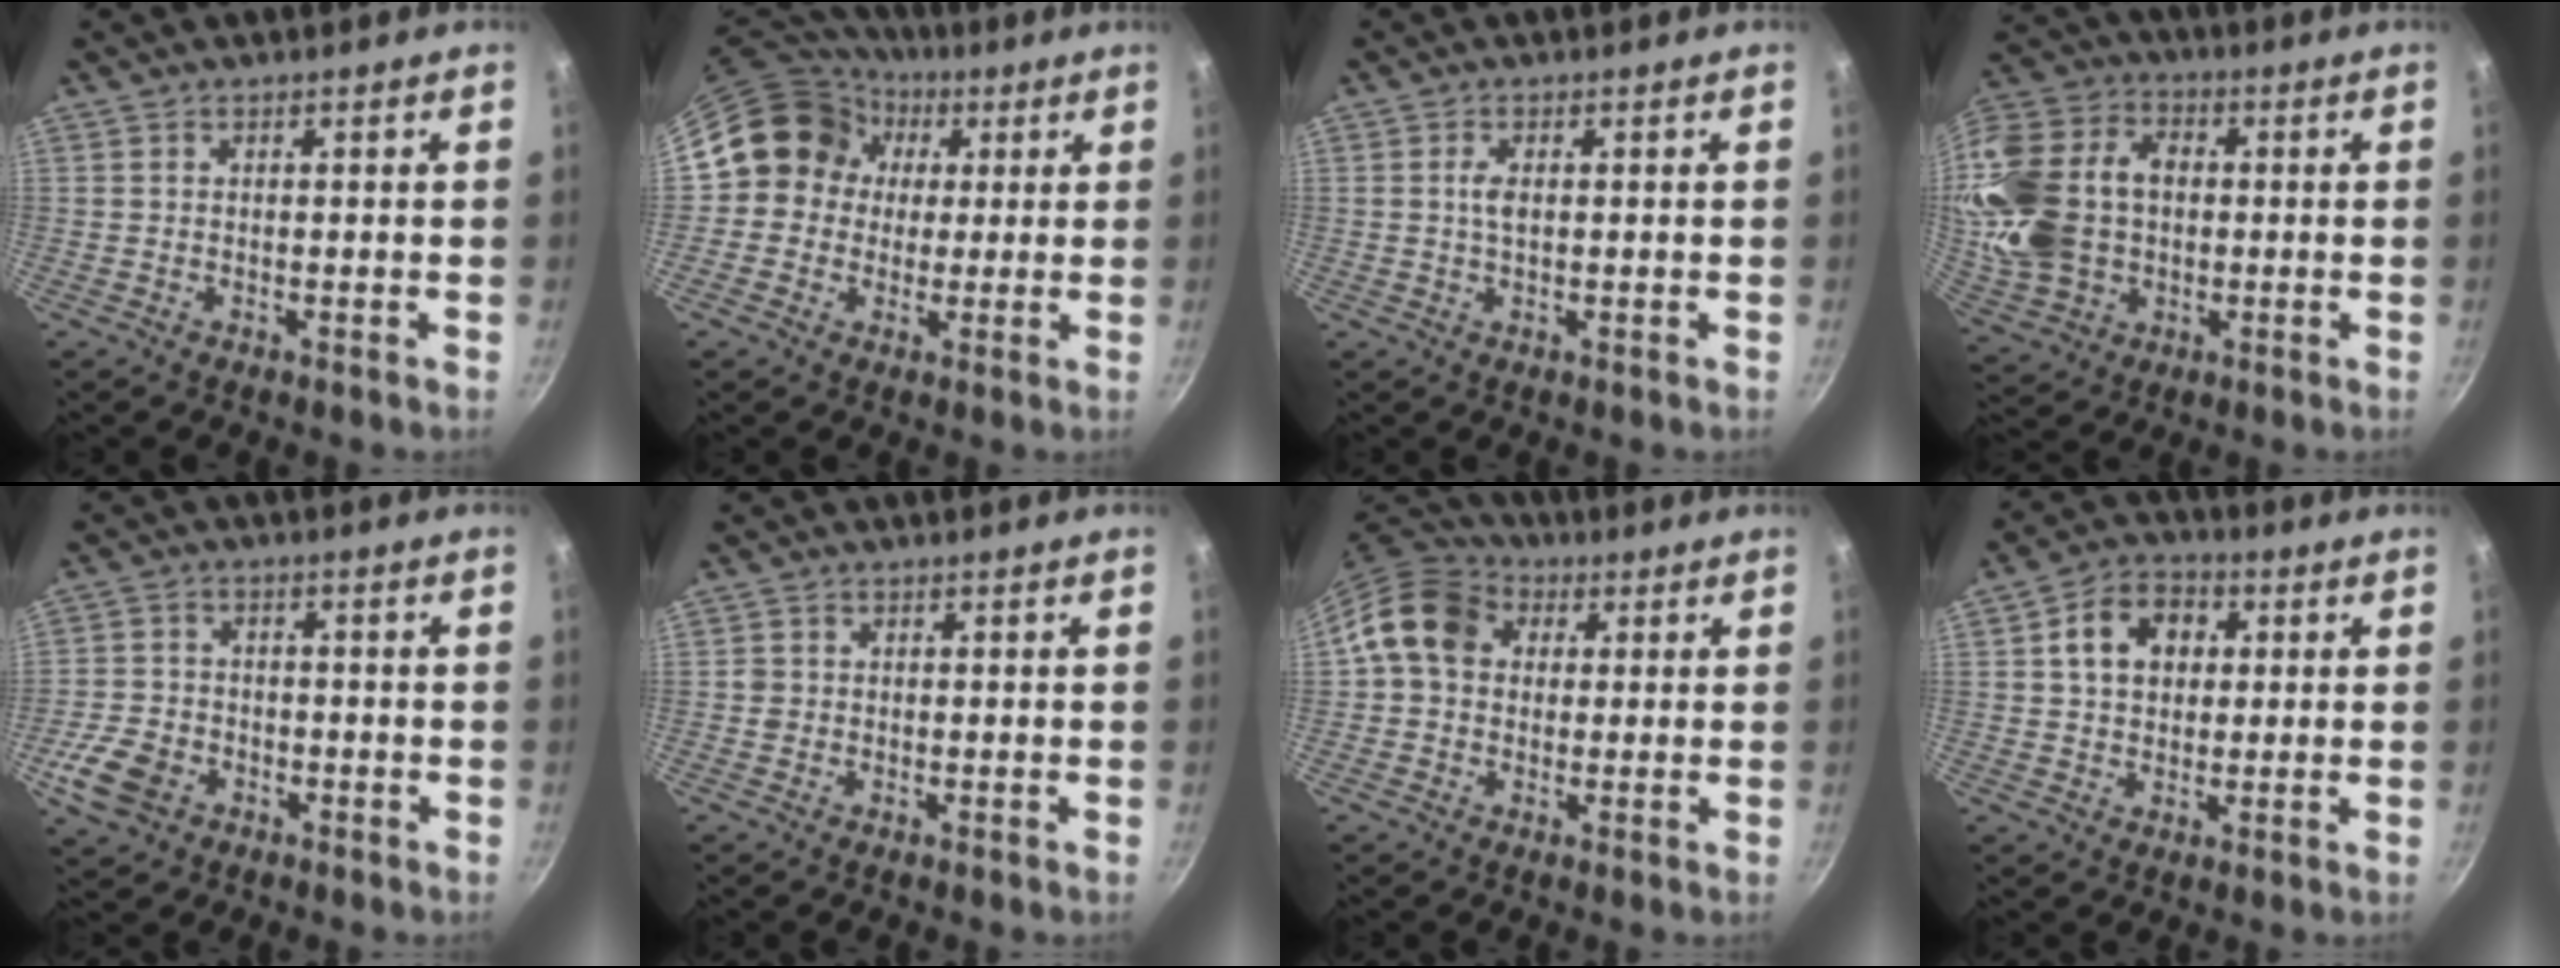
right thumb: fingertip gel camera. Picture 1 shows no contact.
{"total": 12.7, "force": [2.3, 11.6, 4.7], "torque": [-0.045, 0.026, 0.020]}
{"total": 2.2, "force": [0.3, 1.1, 1.9], "torque": [-0.036, 0.001, 0.007]}
{"total": 21.0, "force": [0.4, 15.8, 13.9], "torque": [-0.271, 0.026, 0.016]}
{"total": 8.5, "force": [-3.6, 6.4, 4.3], "torque": [-0.077, 0.020, -0.068]}
{"total": 1.4, "force": [-0.2, 1.4, 0.4], "torque": [-0.003, 0.005, -0.004]}
{"total": 10.3, "force": [1.9, 8.4, 5.6], "torque": [-0.072, 0.020, 0.012]}
{"total": 9.5, "force": [2.2, 7.2, 5.7], "torque": [-0.067, 0.014, 0.026]}